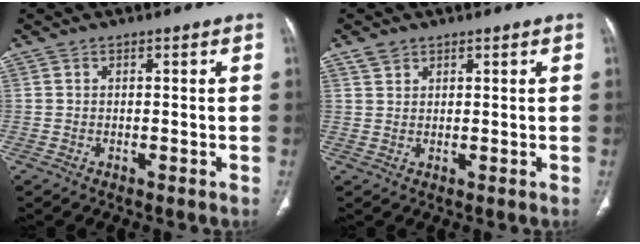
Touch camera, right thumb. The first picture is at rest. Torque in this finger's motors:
{"motor_torque": [-0.58, 0.54, -0.08, -0.22, -0.01]}